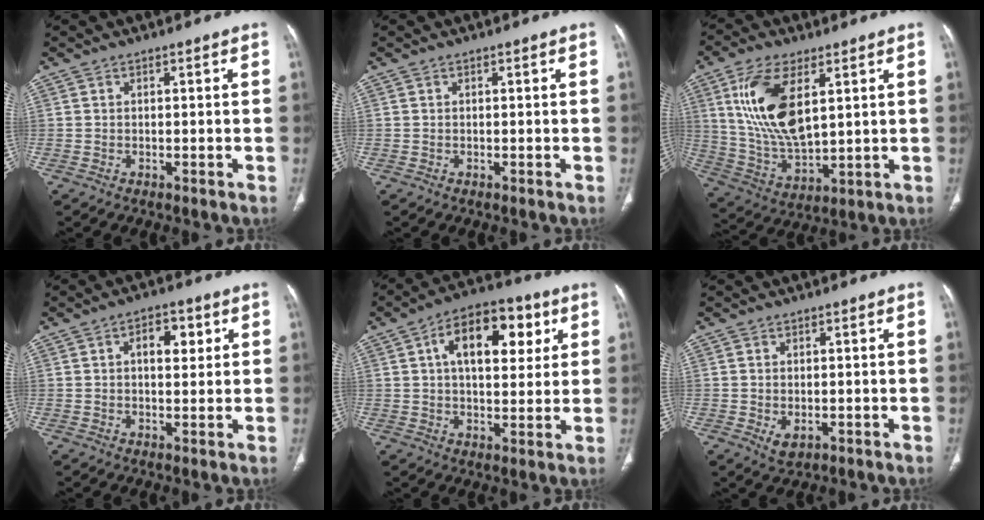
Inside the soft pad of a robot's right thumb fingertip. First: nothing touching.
{"total": 0.0}
{"total": 16.0, "force": [5.3, 7.4, 13.1], "torque": [-0.258, -0.024, 0.113]}
{"total": 5.8, "force": [1.8, 3.3, 4.5], "torque": [-0.047, 0.001, 0.024]}
{"total": 15.2, "force": [5.0, 8.3, 11.7], "torque": [-0.145, 0.006, 0.072]}
{"total": 2.6, "force": [-0.5, 1.7, 2.0], "torque": [-0.034, -0.005, 0.001]}